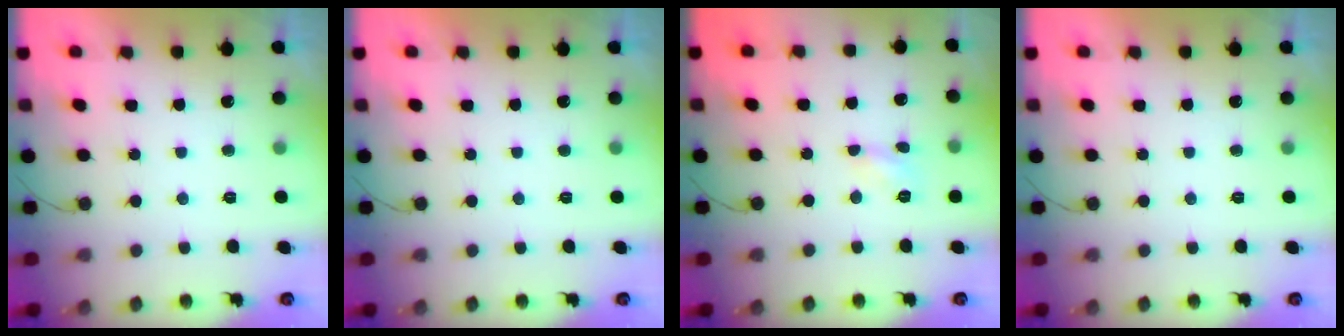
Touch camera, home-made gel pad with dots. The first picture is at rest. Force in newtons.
{"total": 0.0}
{"total": 3.8, "press": 3.7, "slide": 0.5}
{"total": 0.0}